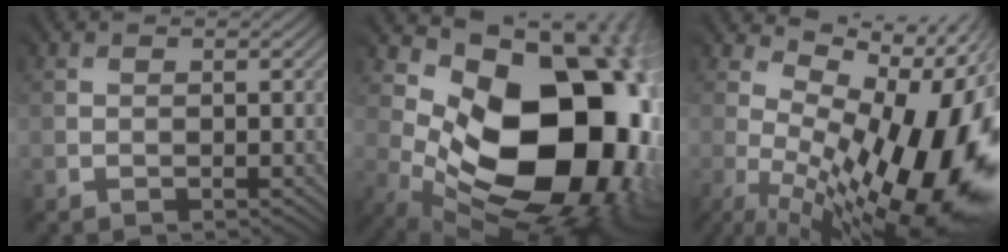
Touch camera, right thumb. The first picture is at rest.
{"total": 18.9, "force": [1.3, 11.9, 14.6], "torque": [-0.205, -0.039, 0.044]}
{"total": 17.7, "force": [-2.1, 8.1, 15.6], "torque": [-0.215, -0.039, -0.012]}